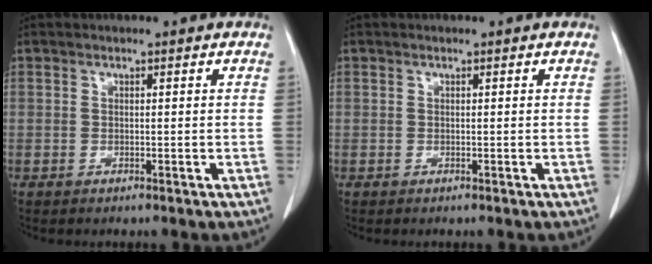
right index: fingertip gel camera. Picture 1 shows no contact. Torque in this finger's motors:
{"motor_torque": [-0.07, 0.07, 0.00, 0.01]}